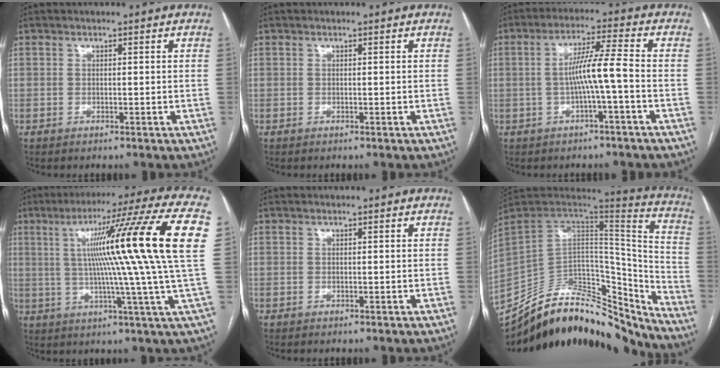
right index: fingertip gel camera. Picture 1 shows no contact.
{"total": 0.0}
{"total": 6.4, "force": [-1.3, -0.7, 6.2], "torque": [-0.113, 0.014, -0.022]}
{"total": 21.5, "force": [4.4, -2.5, 20.9], "torque": [-0.292, 0.012, 0.046]}
{"total": 0.0}
{"total": 34.4, "force": [-28.4, 13.0, 14.5], "torque": [-0.261, -0.001, -0.411]}